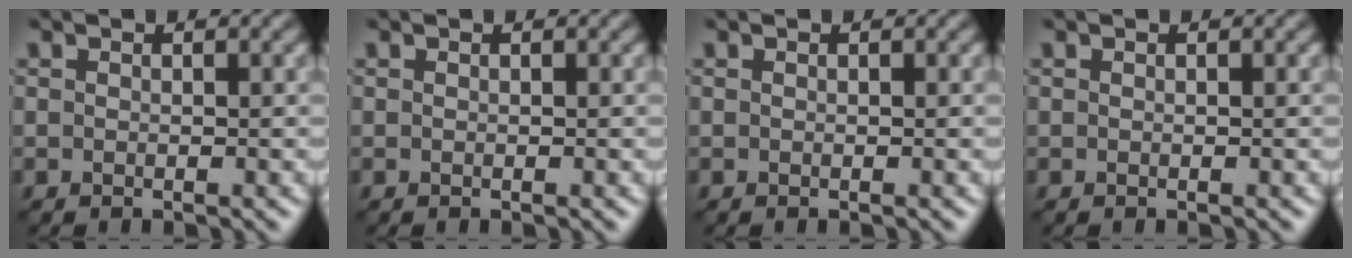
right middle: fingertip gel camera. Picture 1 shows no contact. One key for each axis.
{"total": 0.0}
{"total": 0.0}
{"total": 0.0}